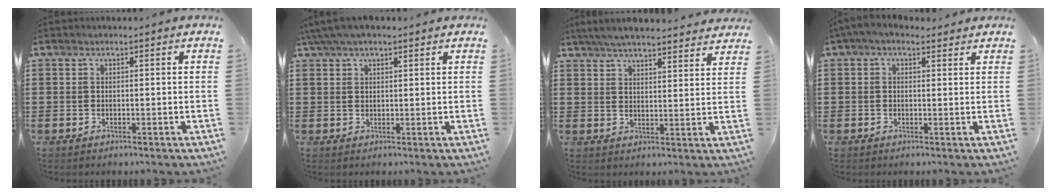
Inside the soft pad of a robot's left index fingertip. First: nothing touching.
{"total": 3.3, "force": [2.3, 1.0, 2.2], "torque": [-0.049, 0.008, 0.043]}
{"total": 5.1, "force": [4.8, 0.3, 1.7], "torque": [-0.048, -0.015, 0.087]}
{"total": 1.6, "force": [0.5, 0.8, 1.3], "torque": [-0.028, 0.005, 0.009]}